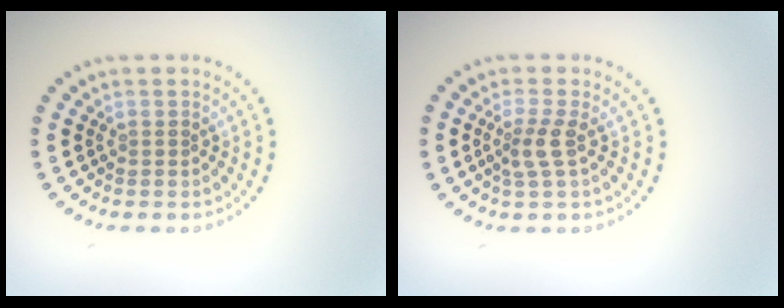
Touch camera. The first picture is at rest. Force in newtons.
{"total": 2.0, "press": 1.6, "slide": 1.2}